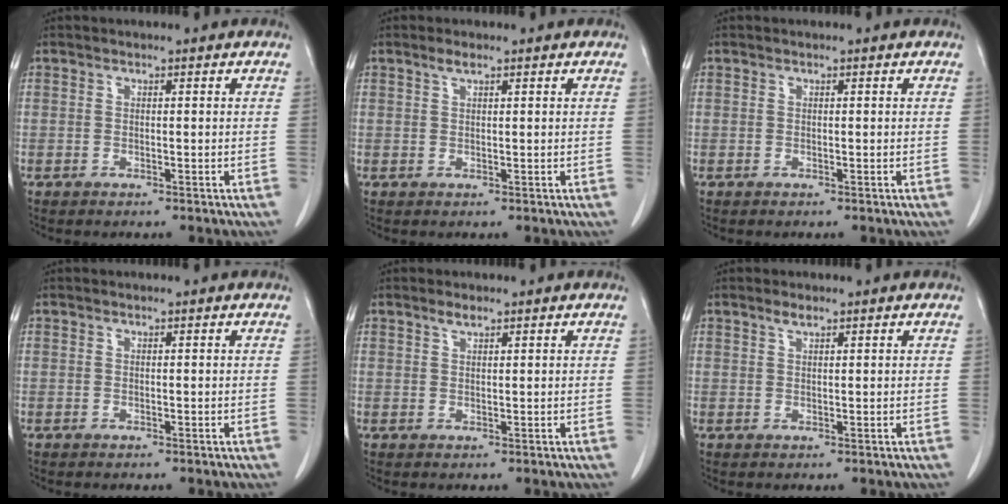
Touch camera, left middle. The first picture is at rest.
{"total": 1.2, "force": [0.9, 0.2, 0.8], "torque": [-0.019, 0.002, 0.018]}
{"total": 0.0}
{"total": 0.0}
{"total": 1.3, "force": [1.0, 0.3, 0.7], "torque": [-0.018, 0.000, 0.021]}
{"total": 1.2, "force": [0.9, 0.2, 0.7], "torque": [-0.018, 0.001, 0.019]}